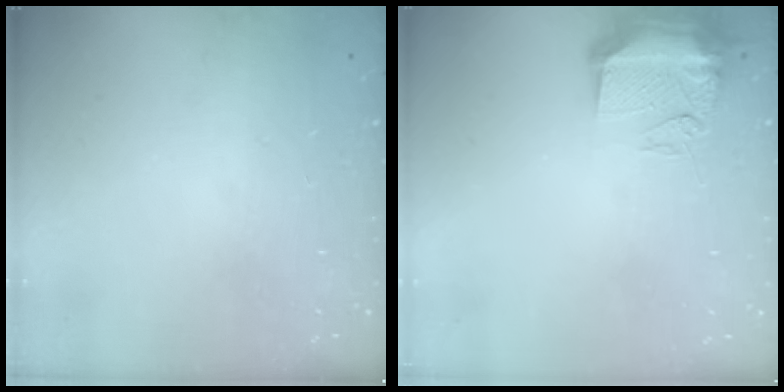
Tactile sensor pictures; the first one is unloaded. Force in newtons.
{"total": 11.0, "press": 10.9, "slide": 1.1}